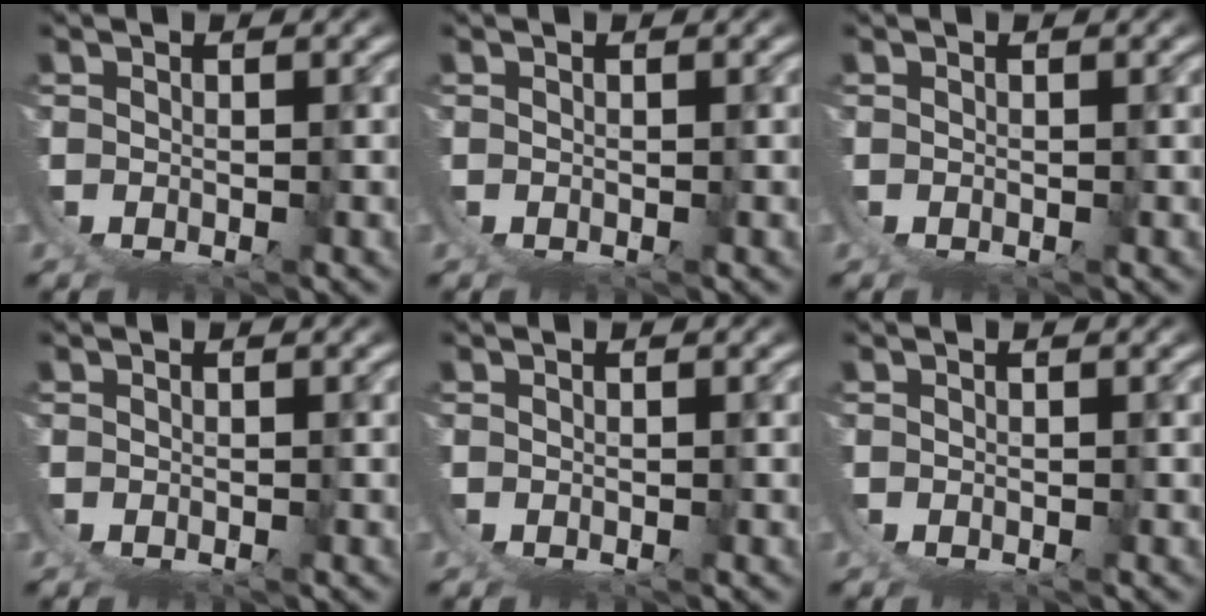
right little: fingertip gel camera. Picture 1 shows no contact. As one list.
[{"total": 0.0}, {"total": 0.0}, {"total": 0.0}, {"total": 0.0}, {"total": 0.0}]